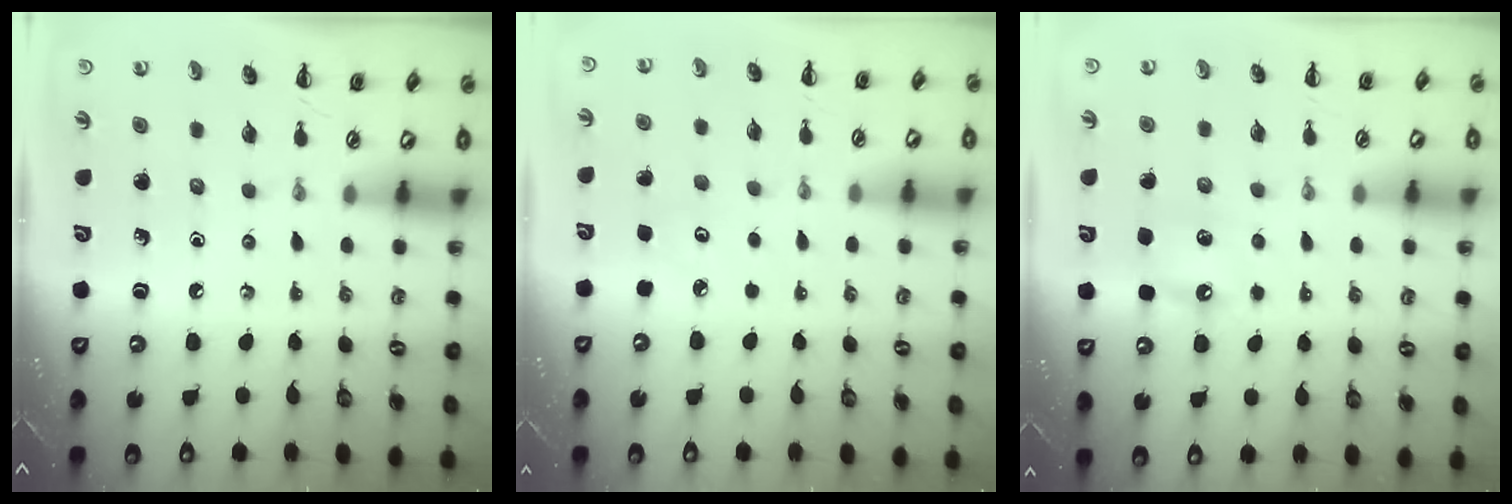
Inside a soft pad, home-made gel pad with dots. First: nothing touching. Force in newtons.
{"total": 2.8, "press": 2.7, "slide": 0.8}
{"total": 5.1, "press": 4.9, "slide": 1.4}